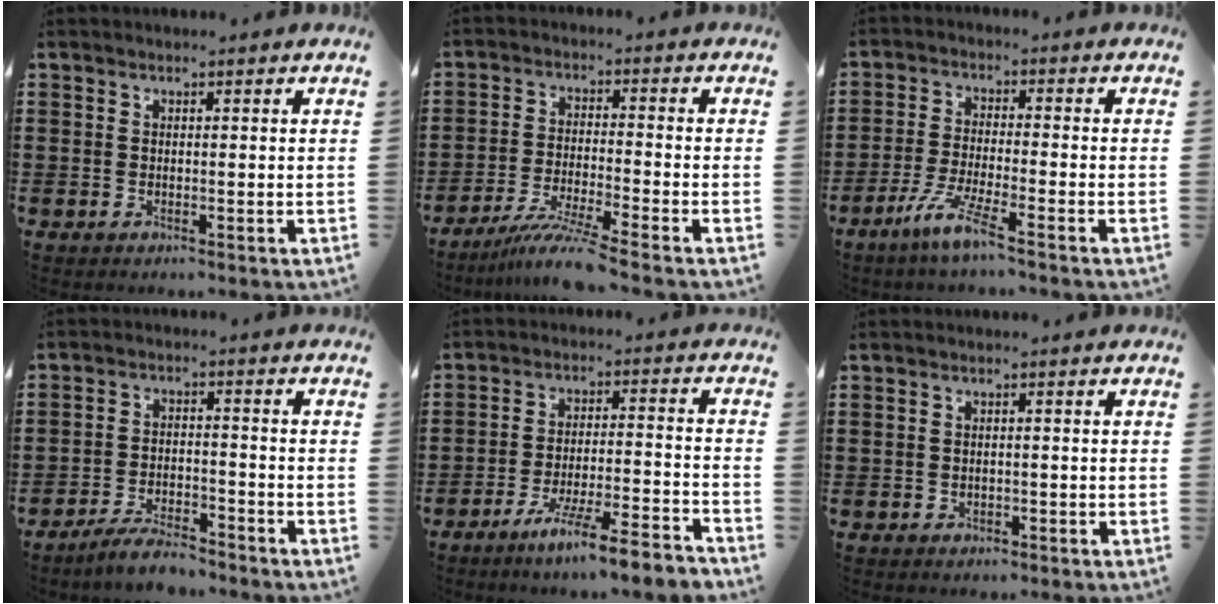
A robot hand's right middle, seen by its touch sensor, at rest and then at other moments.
{"total": 6.7, "force": [-5.5, -0.5, 3.8], "torque": [-0.077, -0.020, -0.106]}
{"total": 5.9, "force": [-4.2, 0.0, 4.1], "torque": [-0.092, -0.011, -0.080]}
{"total": 5.0, "force": [-4.7, 0.5, 1.6], "torque": [-0.032, 0.003, -0.093]}
{"total": 7.8, "force": [-6.7, -0.5, 4.0], "torque": [-0.071, -0.004, -0.128]}
{"total": 0.8, "force": [-0.7, 0.5, 0.0], "torque": [-0.004, 0.001, -0.016]}